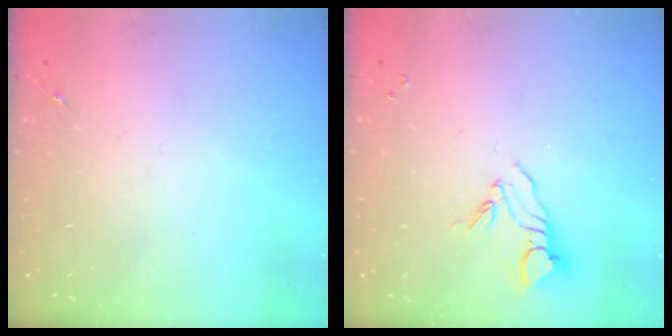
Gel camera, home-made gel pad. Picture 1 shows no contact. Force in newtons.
{"total": 6.9, "press": 6.9, "slide": 0.7}